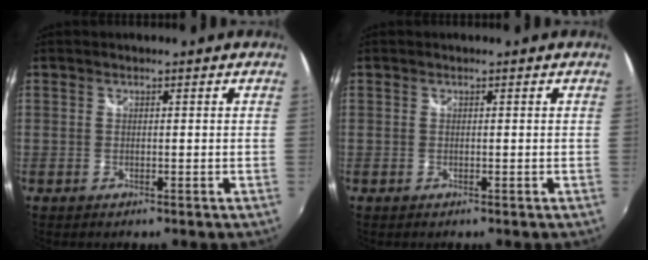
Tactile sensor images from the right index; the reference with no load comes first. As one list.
[{"total": 0.0}]